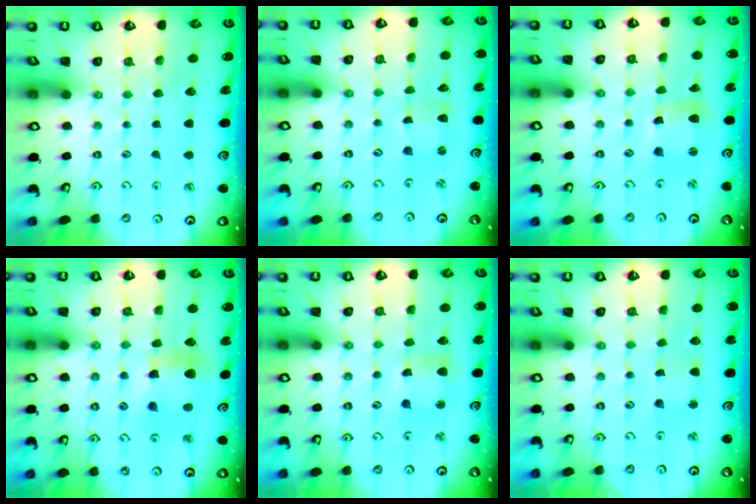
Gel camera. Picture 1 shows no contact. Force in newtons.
{"total": 0.7, "press": 0.7, "slide": 0.1}
{"total": 5.4, "press": 5.4, "slide": 1.0}
{"total": 9.1, "press": 9.1, "slide": 1.0}
{"total": 5.6, "press": 5.6, "slide": 0.6}
{"total": 2.2, "press": 2.2, "slide": 0.3}